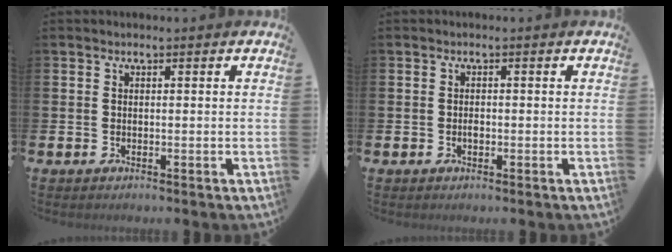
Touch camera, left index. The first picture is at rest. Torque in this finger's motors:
{"motor_torque": [0.10, 0.09, -0.02, 0.00]}